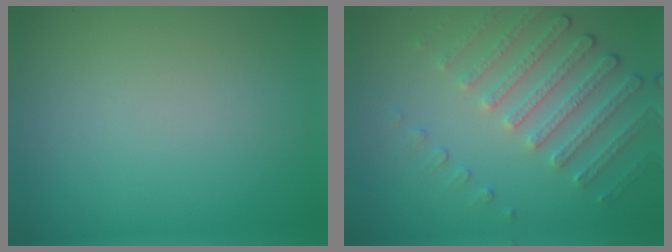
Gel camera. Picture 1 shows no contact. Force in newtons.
{"total": 4.5, "press": 3.4, "slide": 3.0}